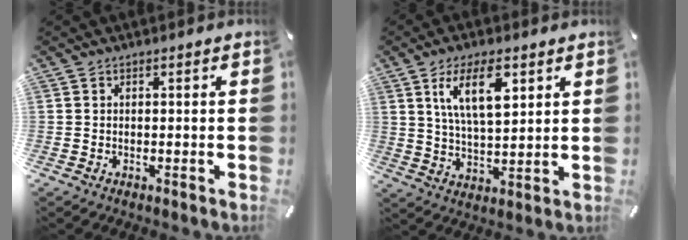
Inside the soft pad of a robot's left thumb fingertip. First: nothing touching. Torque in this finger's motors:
{"motor_torque": [1.65, 1.55, 1.48, -0.85, 0.34]}